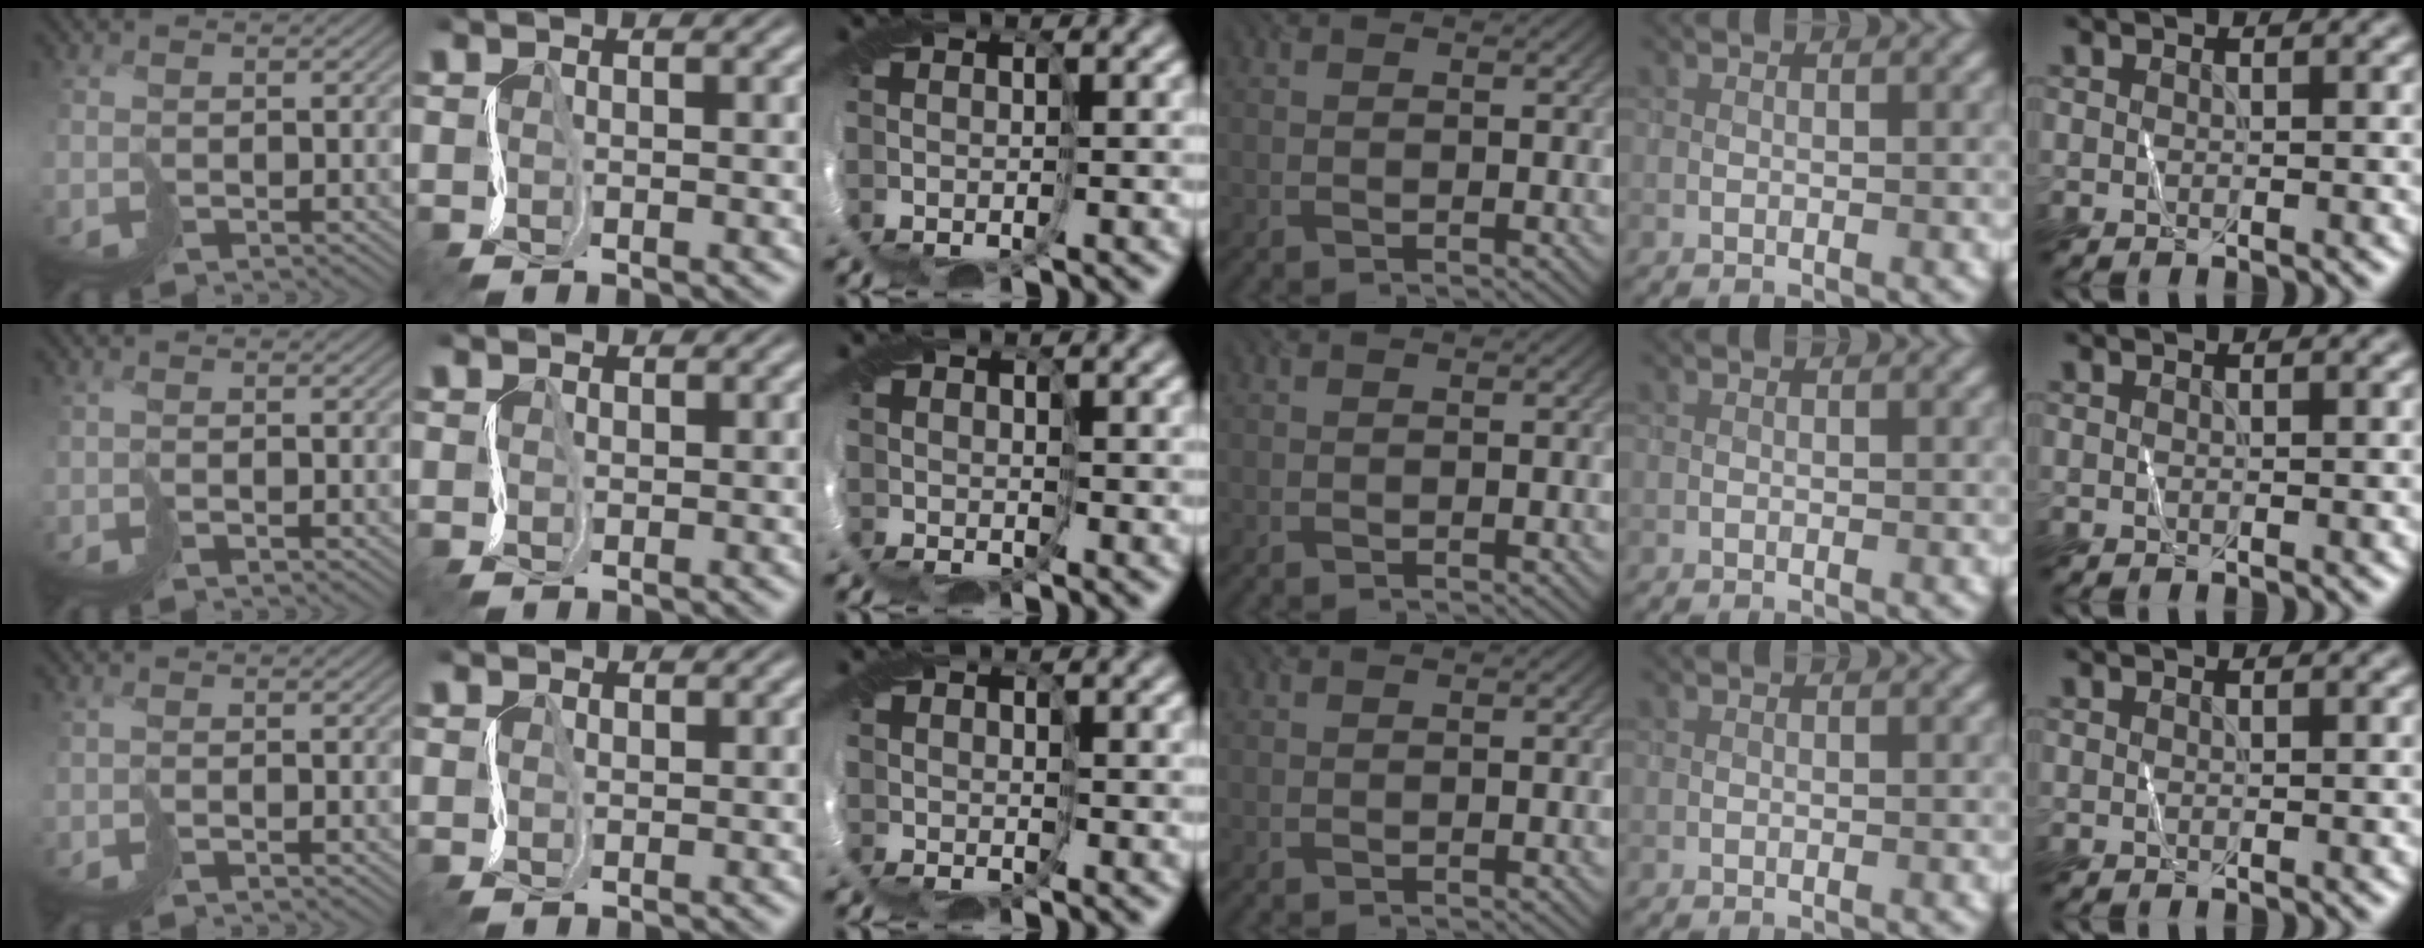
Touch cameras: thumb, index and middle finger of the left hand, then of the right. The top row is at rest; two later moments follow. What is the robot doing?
{"motion": "cut", "object": "paper"}